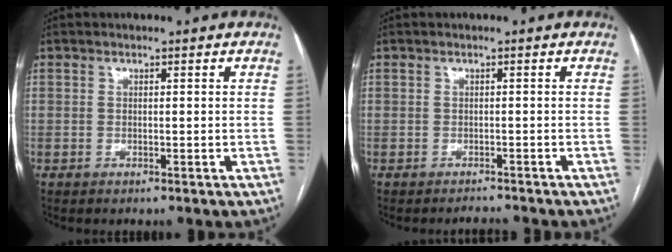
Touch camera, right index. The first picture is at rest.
{"total": 1.3, "force": [-1.2, 0.0, -0.1], "torque": [0.002, -0.006, -0.015]}